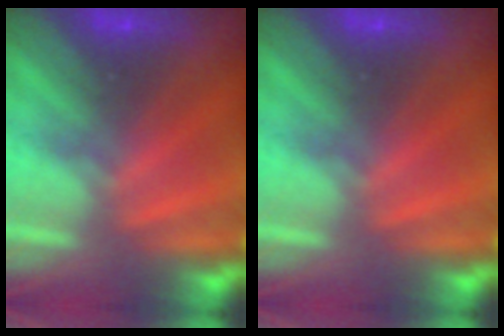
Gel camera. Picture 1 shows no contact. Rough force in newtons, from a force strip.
{"total": 0.0}